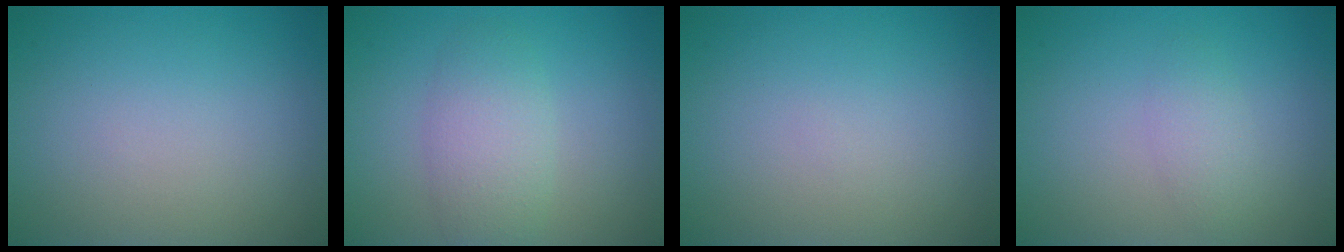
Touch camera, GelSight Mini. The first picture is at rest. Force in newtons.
{"total": 3.5, "press": 3.5, "slide": 0.3}
{"total": 0.0}
{"total": 1.9, "press": 1.9, "slide": 0.1}